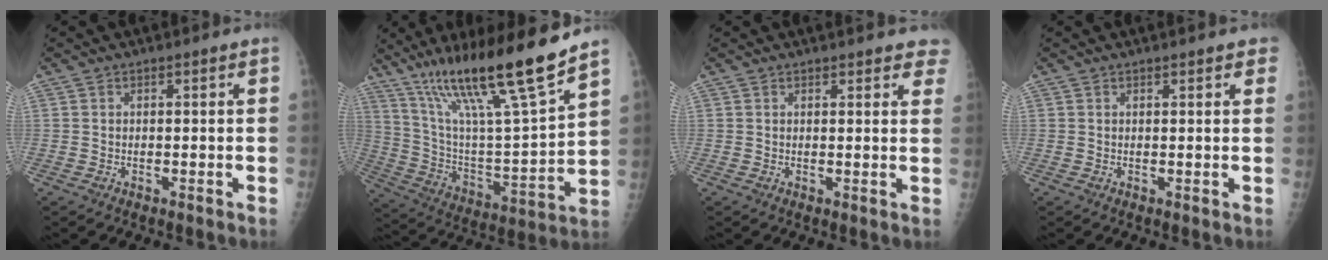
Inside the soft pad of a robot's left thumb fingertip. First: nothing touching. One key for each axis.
{"total": 23.2, "fx": 16.1, "fy": 1.7, "fz": 16.6, "tx": -0.267, "ty": -0.064, "tz": 0.288}
{"total": 6.1, "fx": 5.1, "fy": 1.8, "fz": 2.8, "tx": -0.001, "ty": -0.014, "tz": 0.048}
{"total": 3.1, "fx": 2.1, "fy": 0.9, "fz": 2.1, "tx": -0.013, "ty": 0.003, "tz": 0.024}